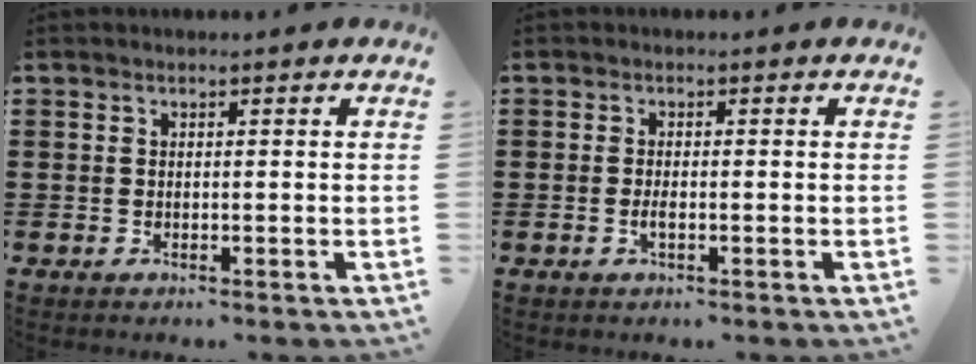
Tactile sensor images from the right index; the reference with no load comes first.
{"total": 1.4, "force": [-0.4, 0.4, 1.2], "torque": [-0.024, -0.002, -0.007]}